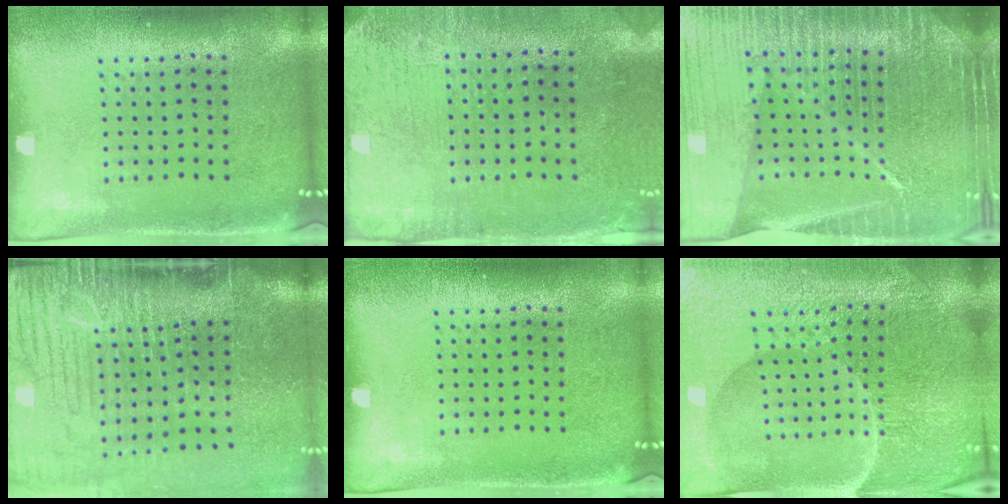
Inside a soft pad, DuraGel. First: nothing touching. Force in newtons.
{"total": 3.1, "press": 2.5, "slide": 1.8}
{"total": 7.1, "press": 6.0, "slide": 3.7}
{"total": 5.1, "press": 4.2, "slide": 2.9}
{"total": 0.0}
{"total": 5.4, "press": 5.2, "slide": 1.6}